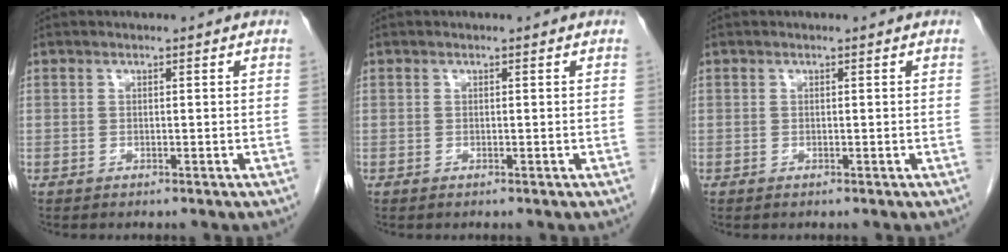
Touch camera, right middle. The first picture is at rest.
{"total": 0.0}
{"total": 0.0}